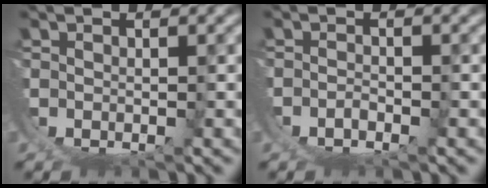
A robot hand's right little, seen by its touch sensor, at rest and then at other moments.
{"total": 1.1, "force": [-1.0, 0.0, 0.4], "torque": [-0.002, 0.004, -0.023]}